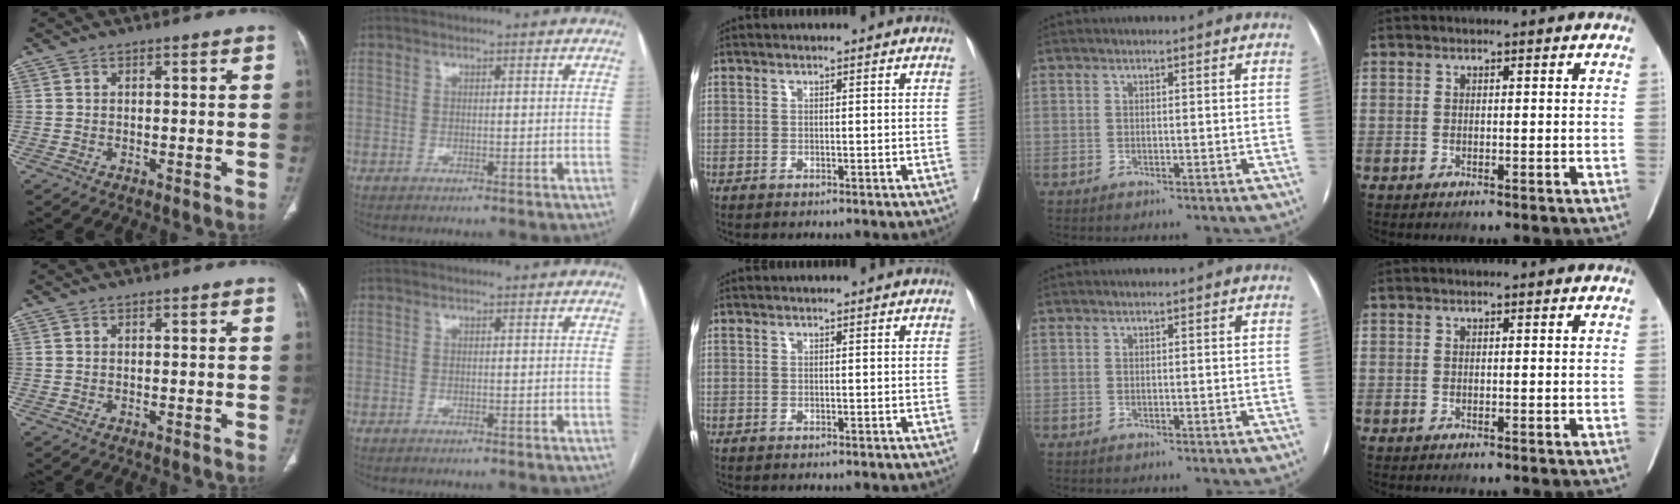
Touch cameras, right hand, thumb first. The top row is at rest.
{}